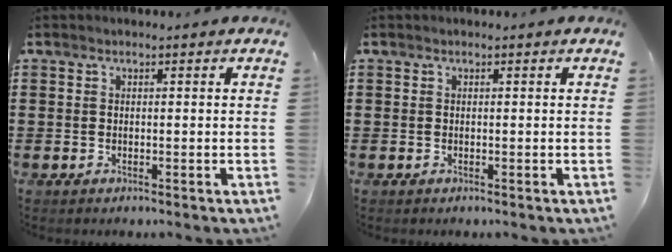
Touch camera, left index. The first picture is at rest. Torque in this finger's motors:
{"motor_torque": [-0.02, -0.01, 0.00, 0.00]}